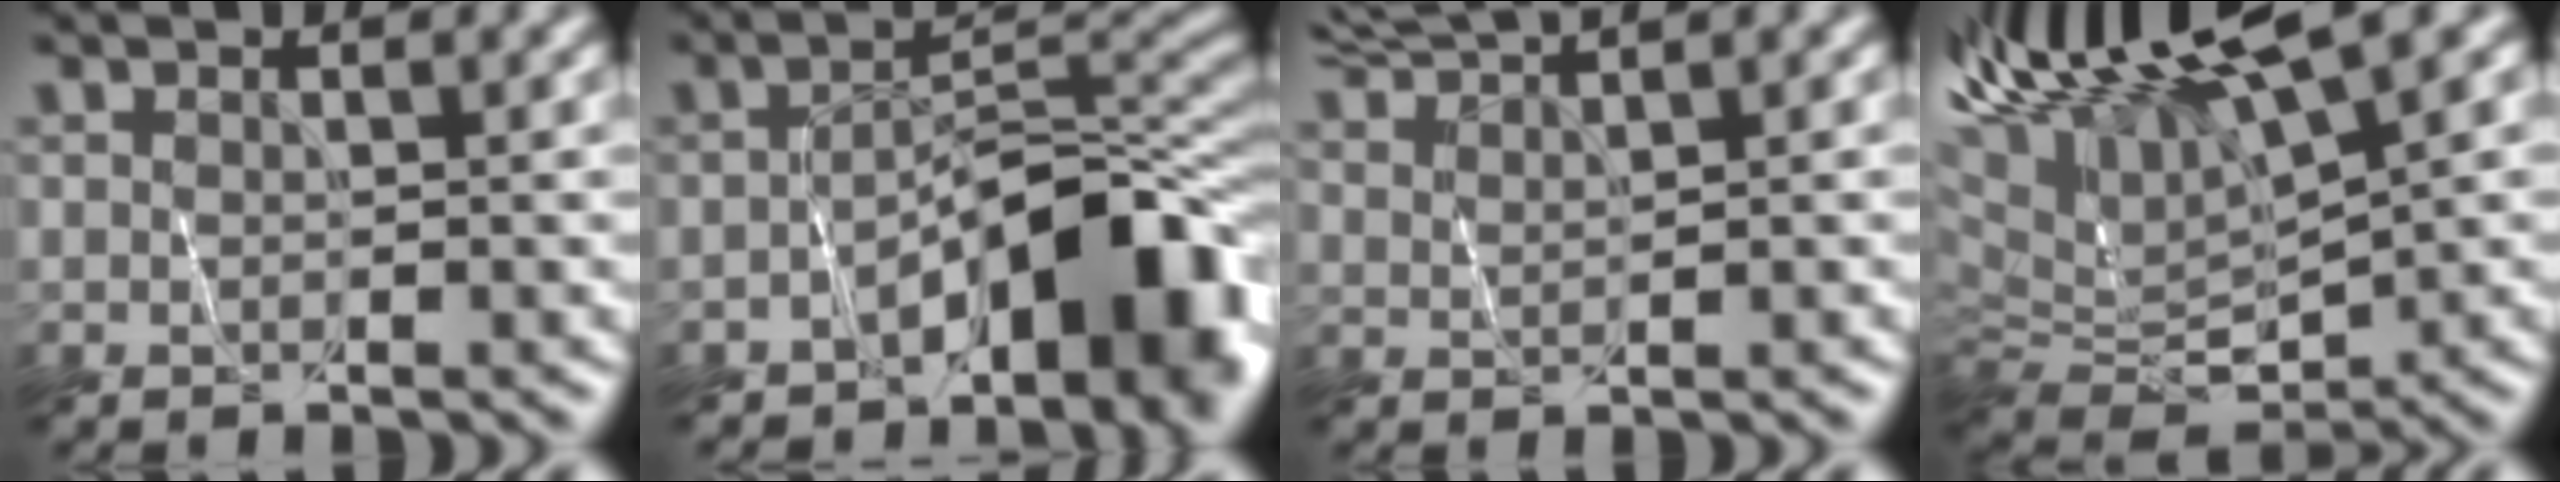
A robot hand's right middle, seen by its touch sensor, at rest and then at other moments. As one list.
[{"total": 10.0, "force": [-5.9, 3.8, 7.1], "torque": [-0.091, 0.003, -0.105]}, {"total": 4.2, "force": [4.2, -0.4, 0.7], "torque": [-0.028, 0.017, 0.080]}, {"total": 11.6, "force": [6.4, 3.8, 9.0], "torque": [-0.194, 0.022, 0.118]}]